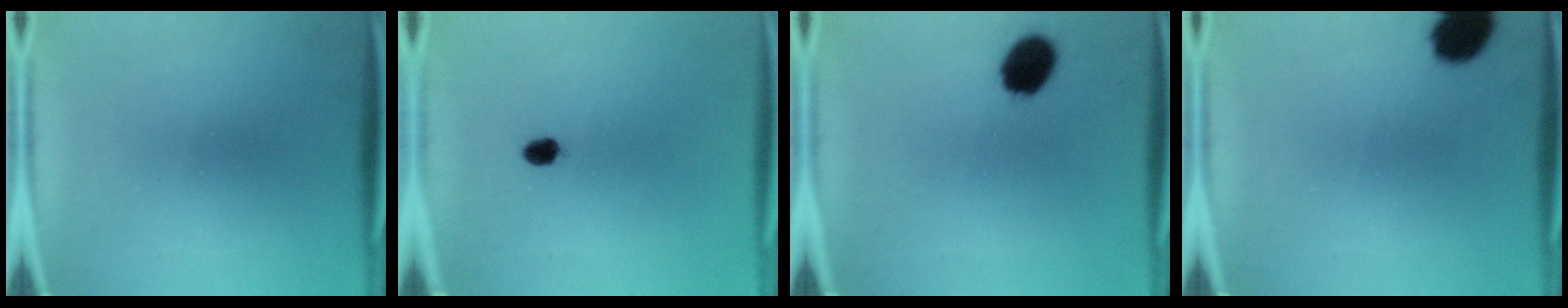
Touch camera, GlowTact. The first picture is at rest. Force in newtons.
{"total": 2.1}
{"total": 8.4}
{"total": 8.7}